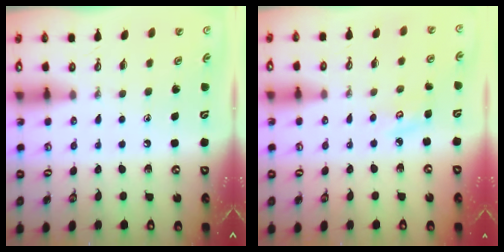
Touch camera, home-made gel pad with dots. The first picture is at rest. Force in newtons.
{"total": 3.8, "press": 3.8, "slide": 0.3}